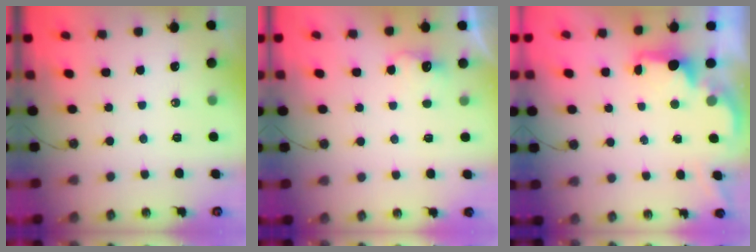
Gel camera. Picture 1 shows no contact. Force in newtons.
{"total": 3.7, "press": 3.5, "slide": 1.0}
{"total": 2.0, "press": 1.8, "slide": 0.8}